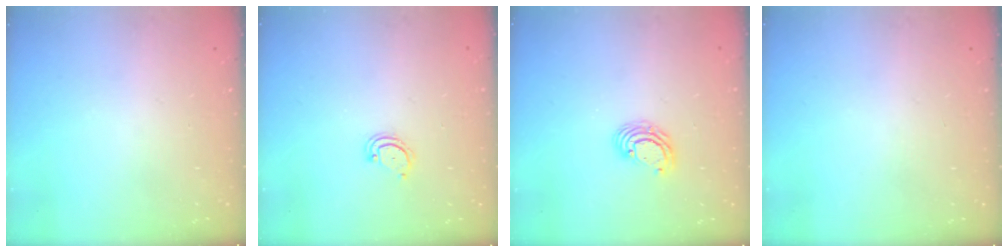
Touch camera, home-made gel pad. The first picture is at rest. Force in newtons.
{"total": 2.5, "press": 2.5, "slide": 0.2}
{"total": 4.9, "press": 4.8, "slide": 0.2}
{"total": 0.0}